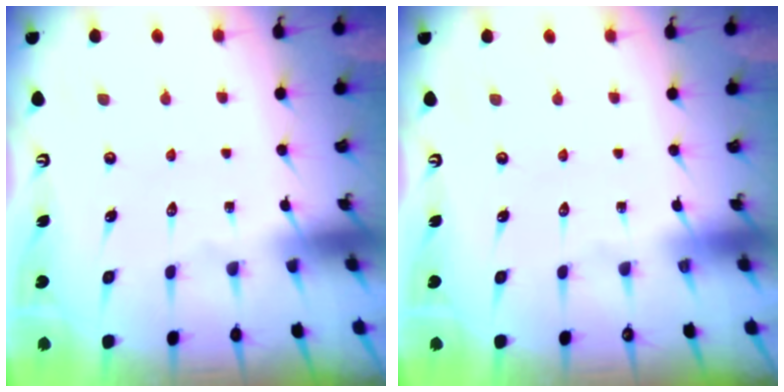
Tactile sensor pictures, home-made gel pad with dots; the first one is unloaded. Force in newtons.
{"total": 0.0}